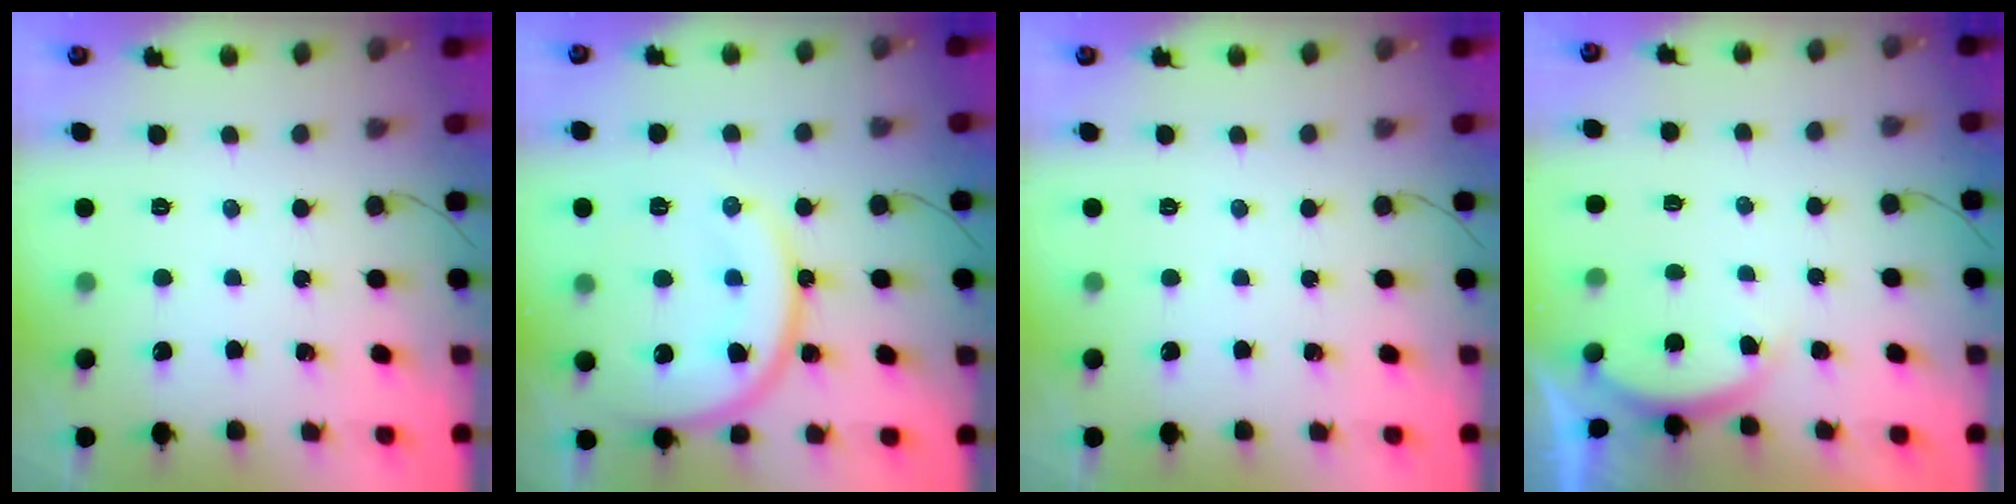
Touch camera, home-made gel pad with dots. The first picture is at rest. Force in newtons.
{"total": 16.5, "press": 16.5, "slide": 1.0}
{"total": 0.0}
{"total": 2.6, "press": 2.5, "slide": 0.7}